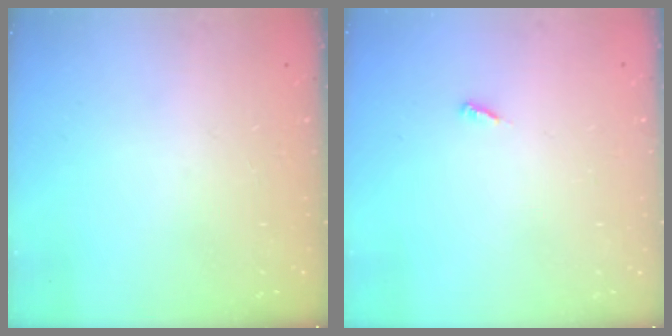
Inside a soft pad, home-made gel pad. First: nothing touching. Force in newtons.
{"total": 2.5, "press": 2.5, "slide": 0.1}